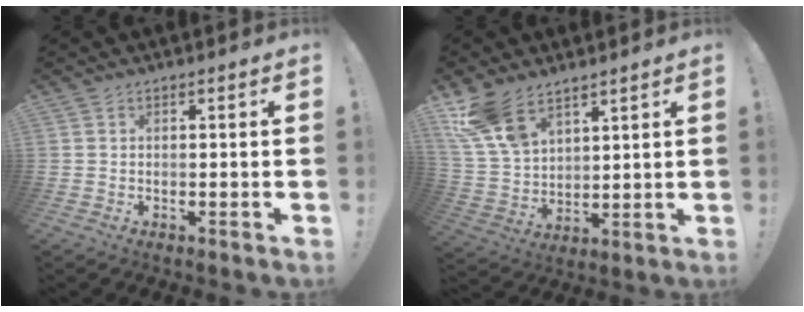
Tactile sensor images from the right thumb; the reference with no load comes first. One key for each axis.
{"total": 13.4, "fx": 9.5, "fy": 7.0, "fz": 6.4, "tx": -0.139, "ty": -0.049, "tz": 0.185}